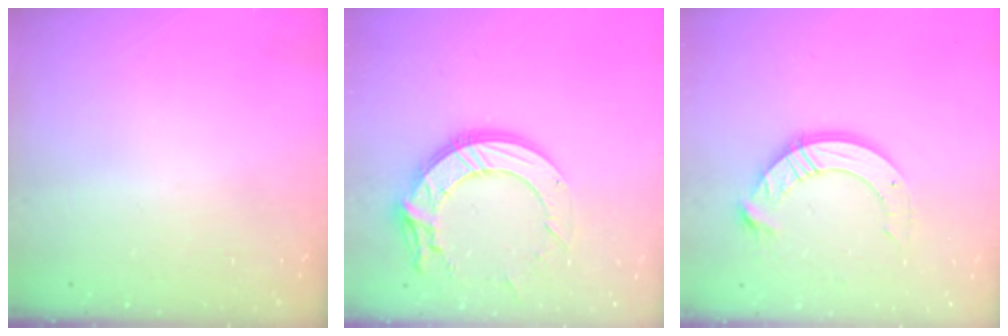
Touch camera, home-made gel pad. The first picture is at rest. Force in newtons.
{"total": 14.7, "press": 14.6, "slide": 1.4}
{"total": 10.1, "press": 10.1, "slide": 0.9}